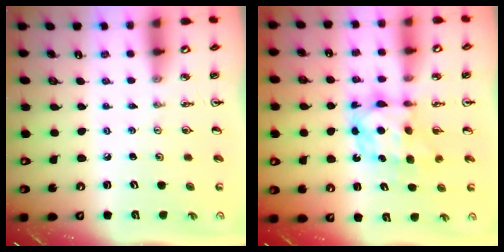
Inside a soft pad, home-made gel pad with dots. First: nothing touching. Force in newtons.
{"total": 6.9, "press": 6.9, "slide": 0.5}